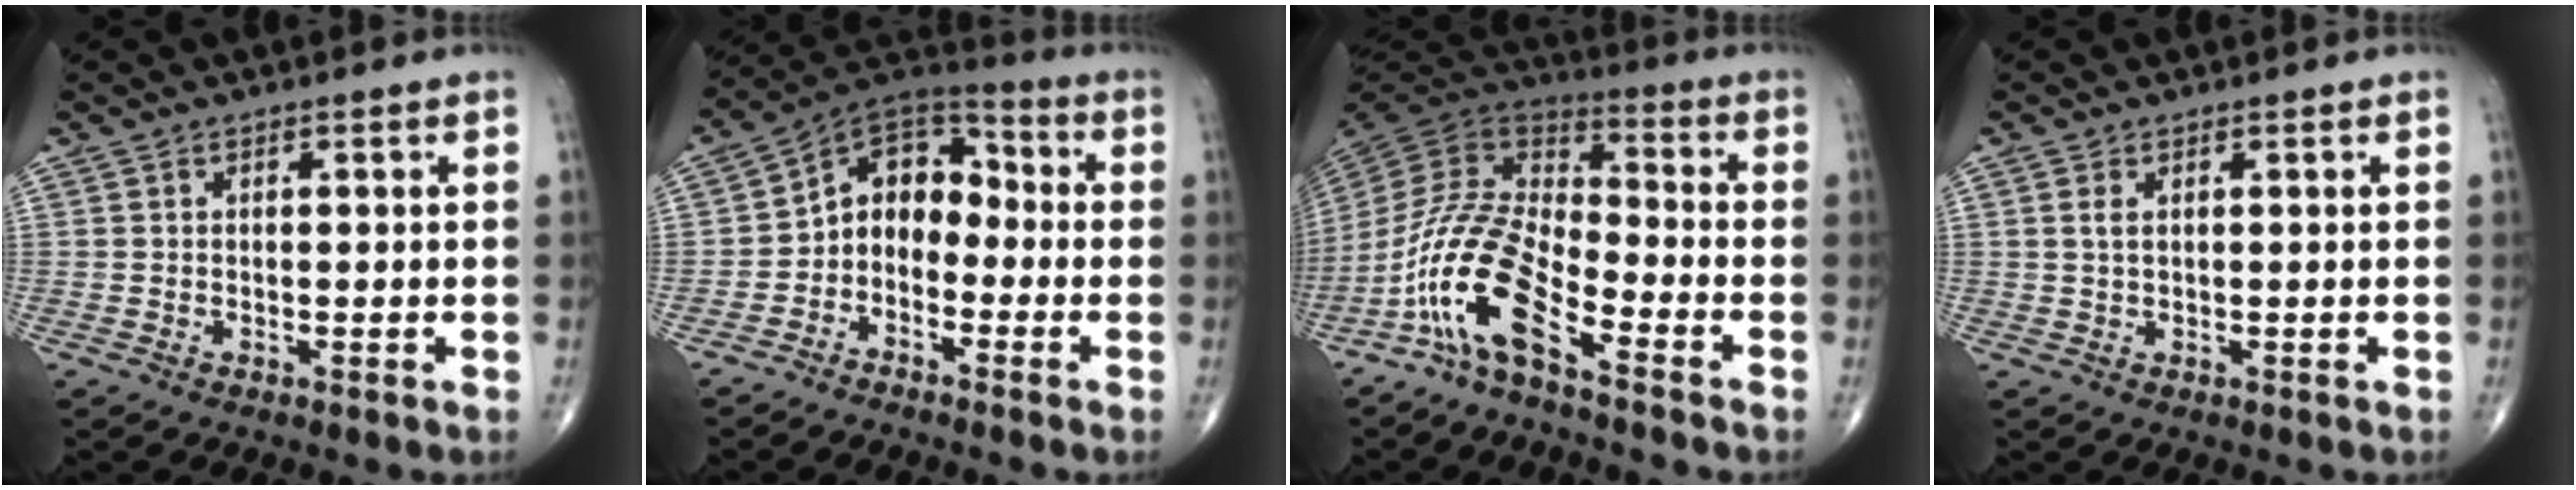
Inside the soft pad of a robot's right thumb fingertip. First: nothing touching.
{"total": 9.9, "force": [-2.5, 7.4, 6.1], "torque": [-0.064, 0.059, -0.064]}
{"total": 14.0, "force": [-8.2, 4.7, 10.3], "torque": [-0.212, 0.070, -0.169]}
{"total": 1.6, "force": [0.6, 0.8, 1.3], "torque": [-0.029, 0.004, 0.014]}